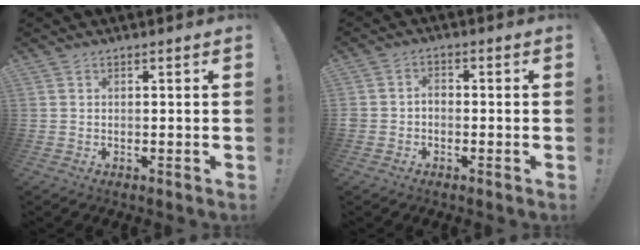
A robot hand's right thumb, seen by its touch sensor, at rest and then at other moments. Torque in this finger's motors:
{"motor_torque": [0.25, 0.05, 0.44, -0.20, 0.00]}